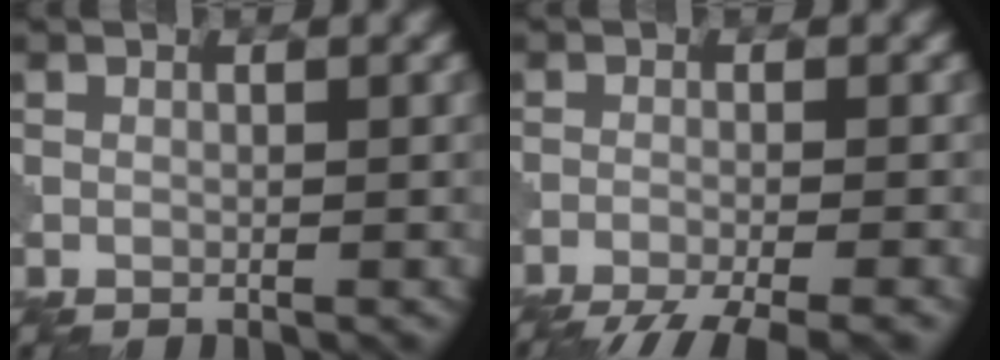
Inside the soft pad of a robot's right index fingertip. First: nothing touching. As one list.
[{"total": 6.8, "force": [-5.4, 1.2, 4.0], "torque": [-0.057, -0.023, -0.089]}]